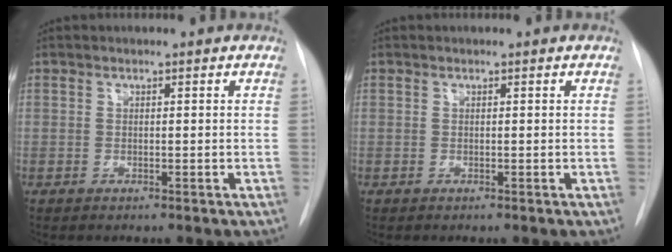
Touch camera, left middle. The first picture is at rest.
{"total": 0.0}